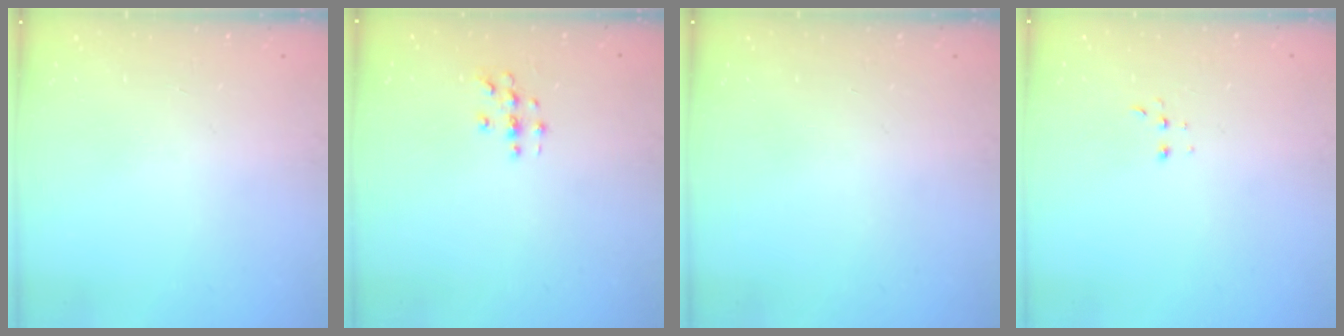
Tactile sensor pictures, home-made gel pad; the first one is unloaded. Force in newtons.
{"total": 3.4, "press": 3.4, "slide": 0.2}
{"total": 0.0}
{"total": 2.2, "press": 2.2, "slide": 0.5}